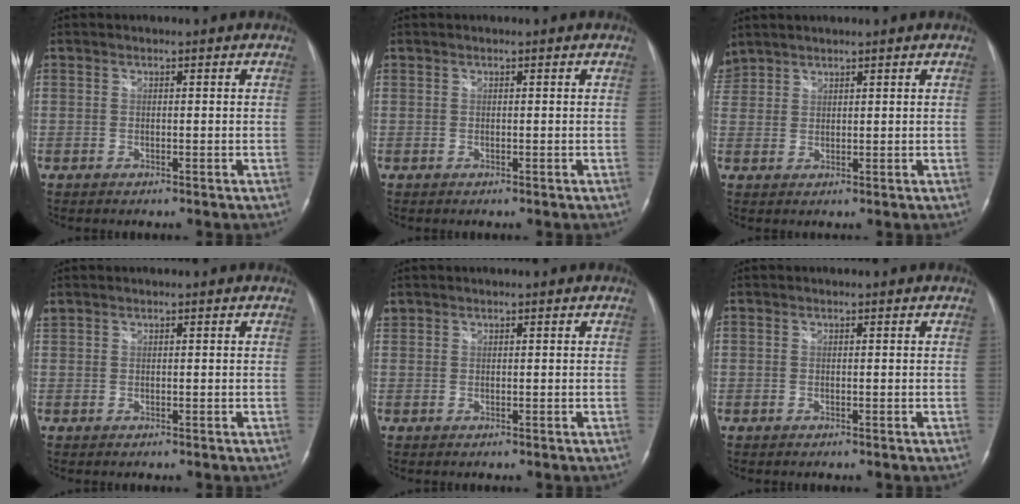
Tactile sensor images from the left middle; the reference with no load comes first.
{"total": 0.0}
{"total": 3.8, "force": [3.5, 1.6, 0.3], "torque": [-0.015, 0.019, 0.076]}
{"total": 0.9, "force": [0.7, 0.4, 0.2], "torque": [-0.014, 0.019, 0.023]}
{"total": 1.0, "force": [0.7, 0.7, 0.0], "torque": [0.000, 0.015, 0.016]}
{"total": 0.0}